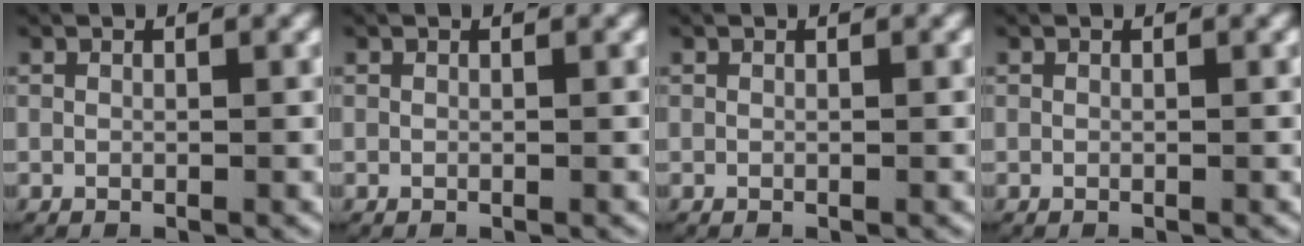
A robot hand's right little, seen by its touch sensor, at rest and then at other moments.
{"total": 0.0}
{"total": 0.0}
{"total": 0.0}